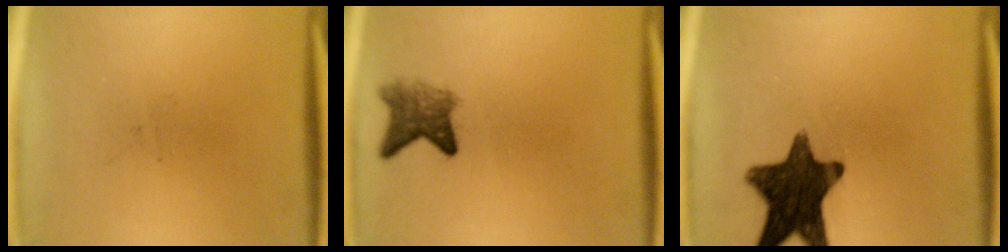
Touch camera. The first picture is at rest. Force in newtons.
{"total": 4.0}
{"total": 14.3}